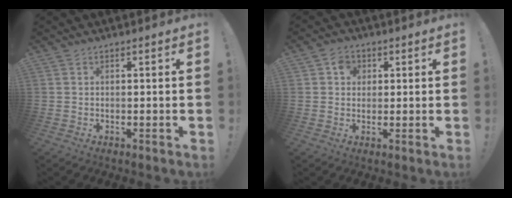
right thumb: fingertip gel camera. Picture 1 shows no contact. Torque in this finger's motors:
{"motor_torque": [0.62, 0.58, 0.04, -0.06, 0.00]}